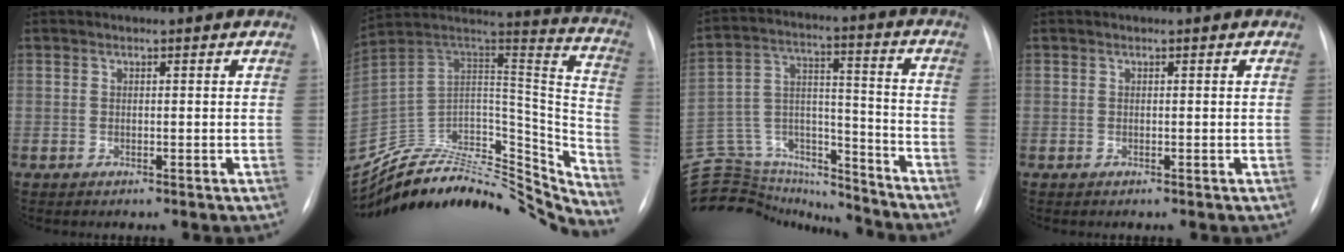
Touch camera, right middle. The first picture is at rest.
{"total": 32.4, "force": [-29.8, 7.9, 9.8], "torque": [-0.125, 0.015, -0.437]}
{"total": 27.0, "force": [-24.9, 7.1, 7.6], "torque": [-0.191, 0.018, -0.385]}
{"total": 0.0}